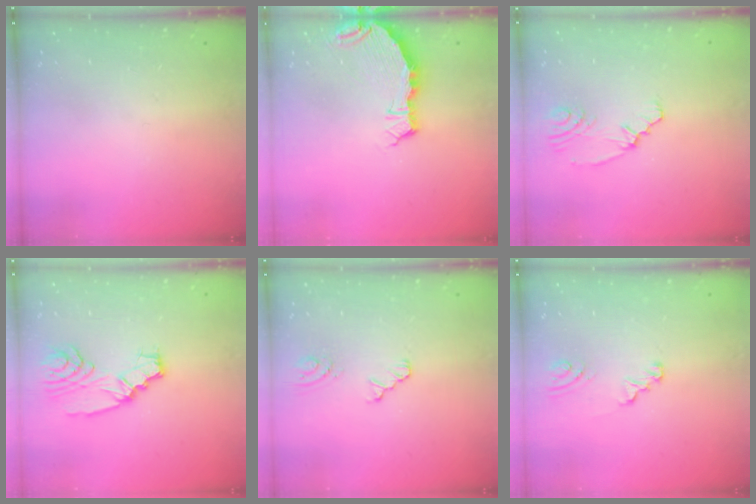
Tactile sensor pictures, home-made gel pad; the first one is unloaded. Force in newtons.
{"total": 6.4, "press": 5.7, "slide": 2.9}
{"total": 2.9, "press": 2.1, "slide": 1.9}
{"total": 8.1, "press": 8.1, "slide": 0.8}
{"total": 3.5, "press": 3.4, "slide": 0.5}
{"total": 2.5, "press": 2.5, "slide": 0.2}